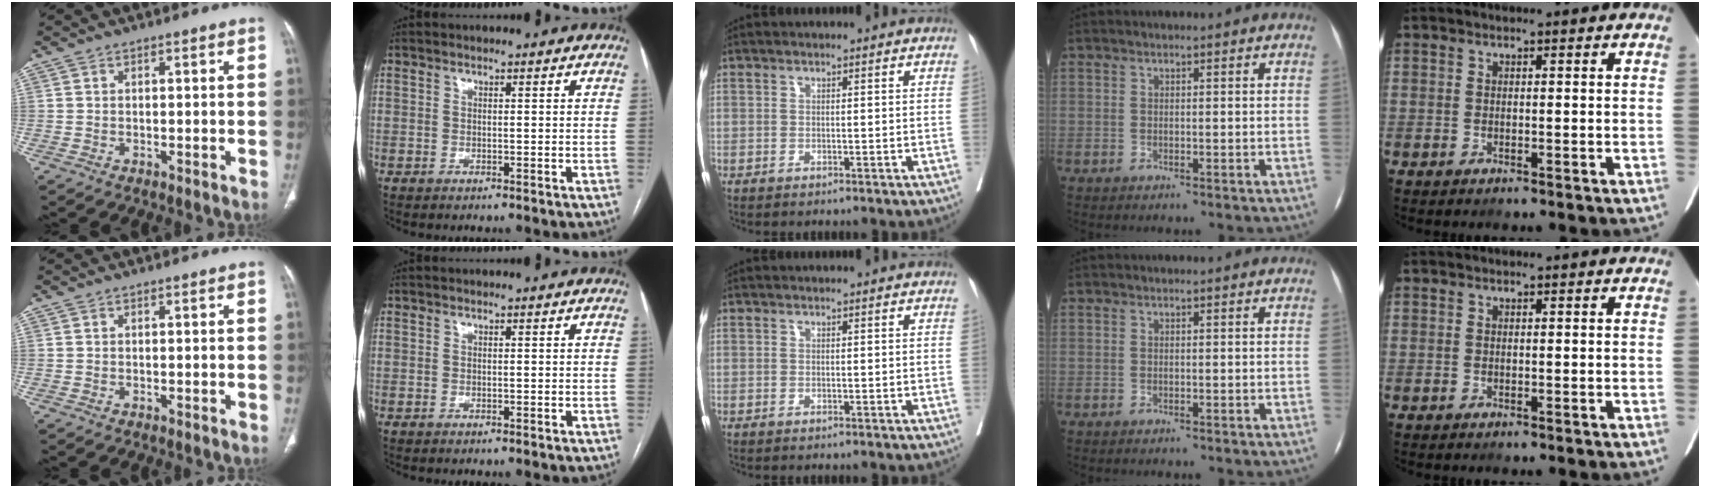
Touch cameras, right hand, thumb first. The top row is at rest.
{}